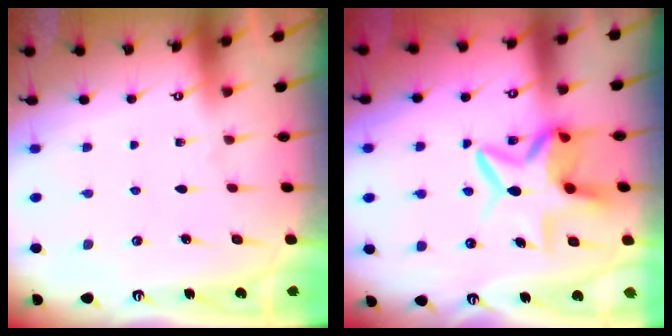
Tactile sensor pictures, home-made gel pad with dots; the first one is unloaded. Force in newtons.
{"total": 8.9, "press": 8.8, "slide": 1.2}